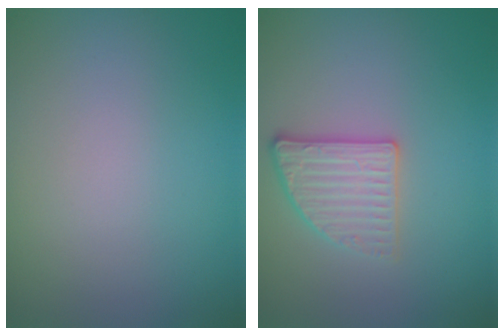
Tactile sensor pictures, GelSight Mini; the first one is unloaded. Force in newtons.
{"total": 2.6, "press": 2.4, "slide": 1.0}